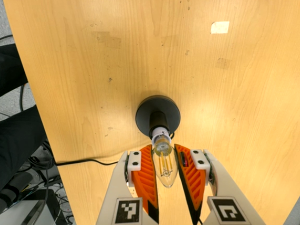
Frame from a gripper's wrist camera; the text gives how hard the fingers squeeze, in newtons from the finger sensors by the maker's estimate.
{"total": 11.2, "left": 10.6, "right": 11.8}